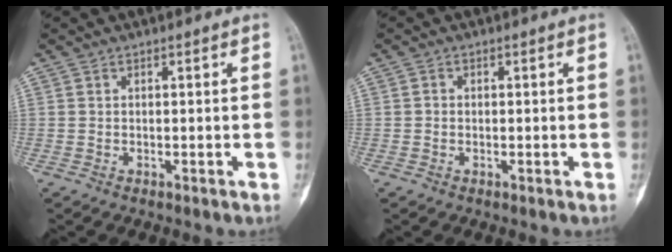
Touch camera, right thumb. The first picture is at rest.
{"total": 0.6, "force": [-0.1, 0.6, 0.2], "torque": [0.002, 0.001, -0.003]}